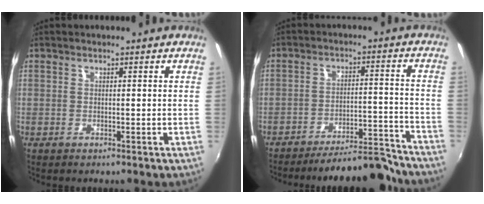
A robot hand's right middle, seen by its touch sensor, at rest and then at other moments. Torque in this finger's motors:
{"motor_torque": [0.97, -1.17, 0.19, 0.04]}